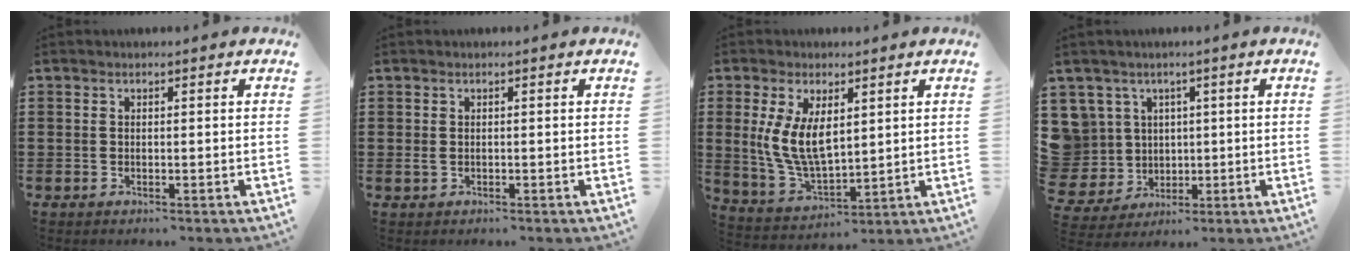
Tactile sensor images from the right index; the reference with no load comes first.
{"total": 0.8, "force": [-0.2, 0.5, 0.5], "torque": [-0.020, -0.001, -0.007]}
{"total": 8.4, "force": [1.8, 4.4, 6.9], "torque": [-0.158, 0.002, 0.031]}
{"total": 7.8, "force": [1.9, 7.5, 0.9], "torque": [-0.076, -0.006, 0.042]}